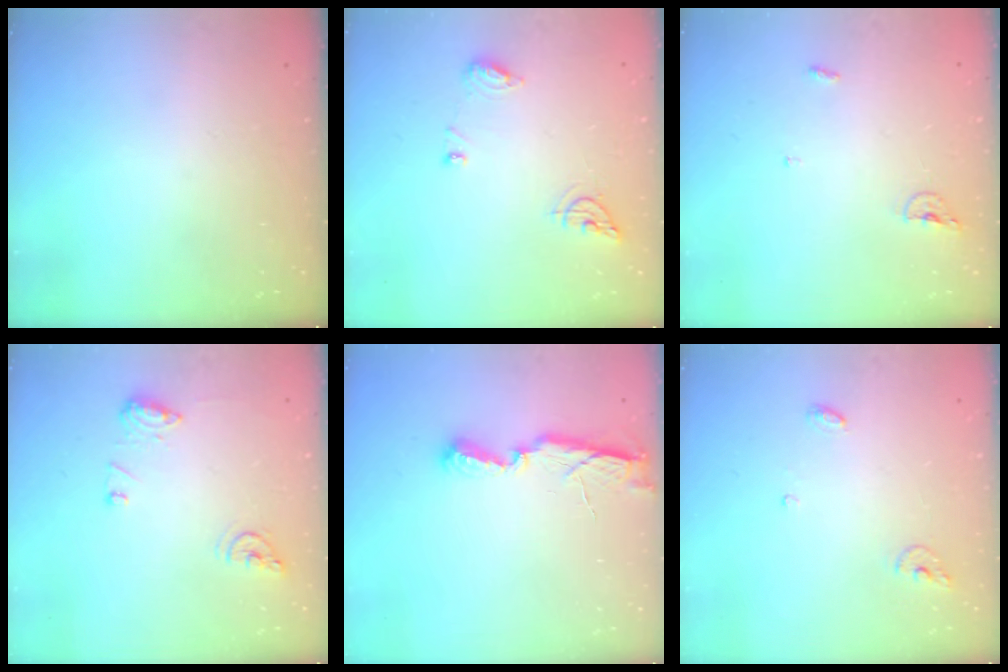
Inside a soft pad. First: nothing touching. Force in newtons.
{"total": 8.0, "press": 8.0, "slide": 0.9}
{"total": 3.9, "press": 3.8, "slide": 0.8}
{"total": 10.4, "press": 10.4, "slide": 1.0}
{"total": 6.7, "press": 6.7, "slide": 0.8}
{"total": 5.0, "press": 5.0, "slide": 0.4}